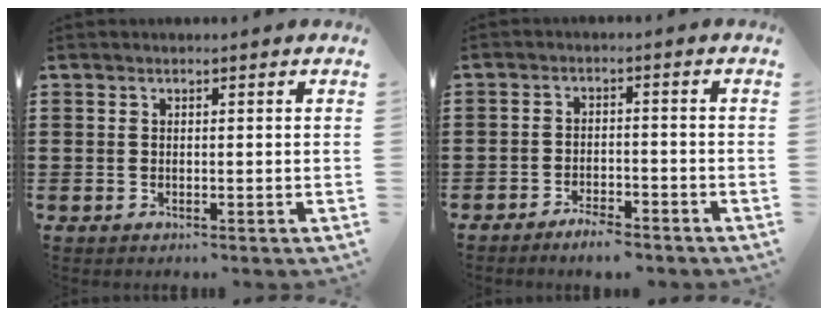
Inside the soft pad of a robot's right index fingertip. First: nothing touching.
{"total": 3.2, "force": [-3.1, 0.4, 0.7], "torque": [-0.016, 0.005, -0.062]}